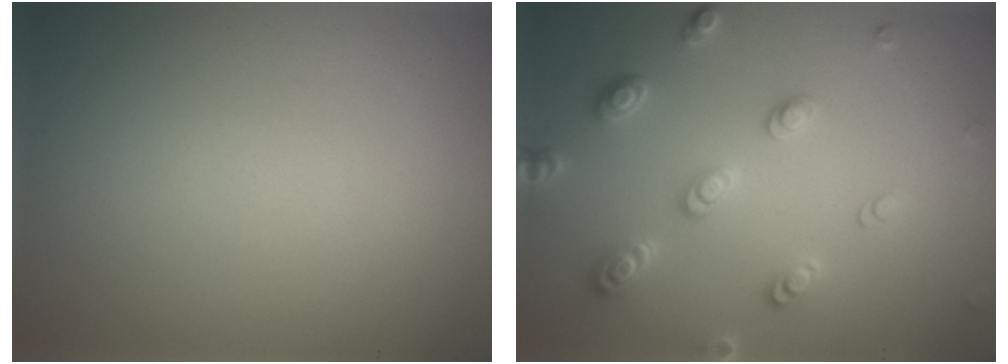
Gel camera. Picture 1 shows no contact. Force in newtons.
{"total": 3.5, "press": 3.2, "slide": 1.3}